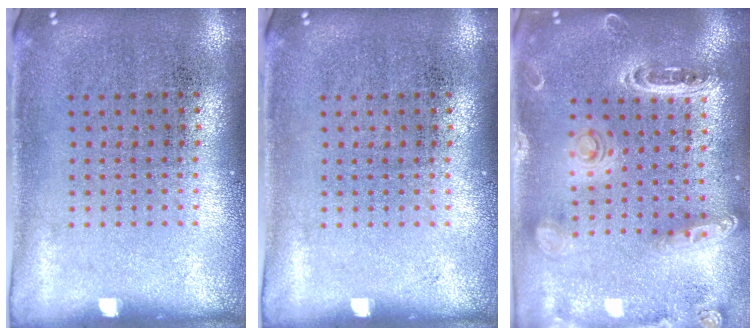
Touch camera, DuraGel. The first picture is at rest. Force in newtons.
{"total": 0.0}
{"total": 1.4, "press": 1.4, "slide": 0.0}